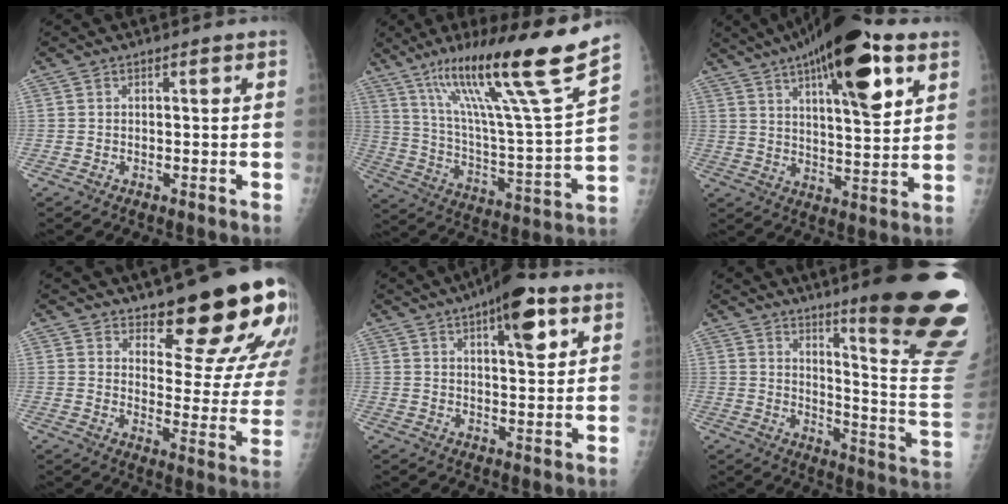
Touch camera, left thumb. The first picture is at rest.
{"total": 24.5, "force": [15.9, 0.4, 18.6], "torque": [-0.281, -0.066, 0.271]}
{"total": 21.6, "force": [10.8, 6.8, 17.4], "torque": [-0.250, -0.023, 0.163]}
{"total": 18.2, "force": [13.2, 5.0, 11.4], "torque": [-0.110, -0.099, 0.177]}
{"total": 10.8, "force": [5.6, 3.6, 8.5], "torque": [-0.105, -0.018, 0.077]}
{"total": 23.8, "force": [14.6, 2.4, 18.7], "torque": [-0.196, -0.106, 0.201]}